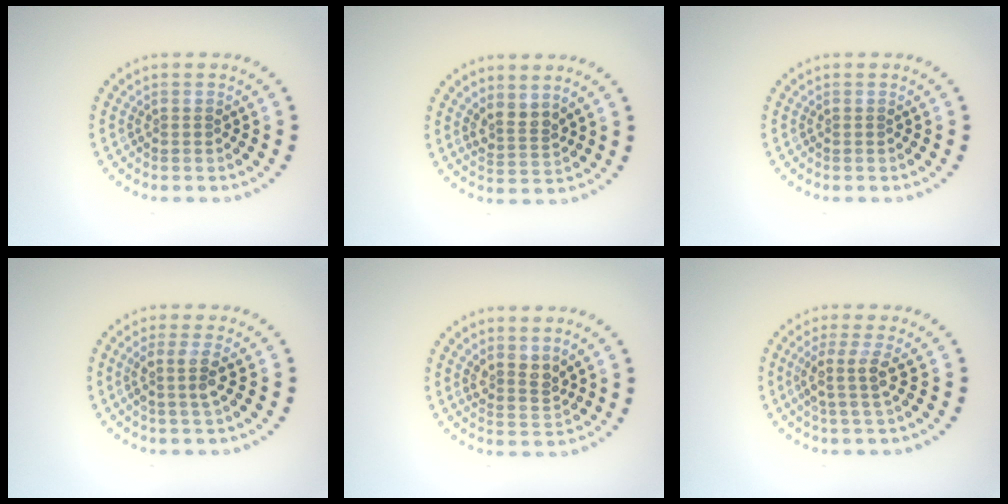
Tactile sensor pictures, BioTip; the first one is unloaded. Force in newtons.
{"total": 2.2, "press": 1.6, "slide": 1.4}
{"total": 0.0}
{"total": 2.2, "press": 1.7, "slide": 1.3}
{"total": 2.1, "press": 1.6, "slide": 1.2}
{"total": 2.4, "press": 1.8, "slide": 1.5}